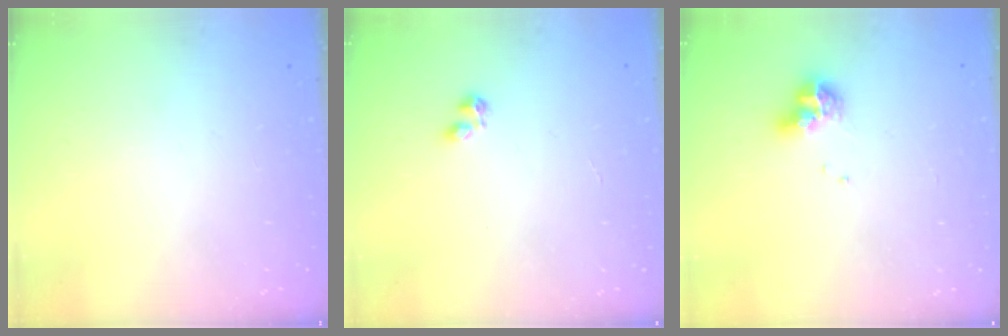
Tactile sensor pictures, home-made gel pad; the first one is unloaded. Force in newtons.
{"total": 1.8, "press": 1.7, "slide": 0.5}
{"total": 8.5, "press": 8.5, "slide": 1.1}